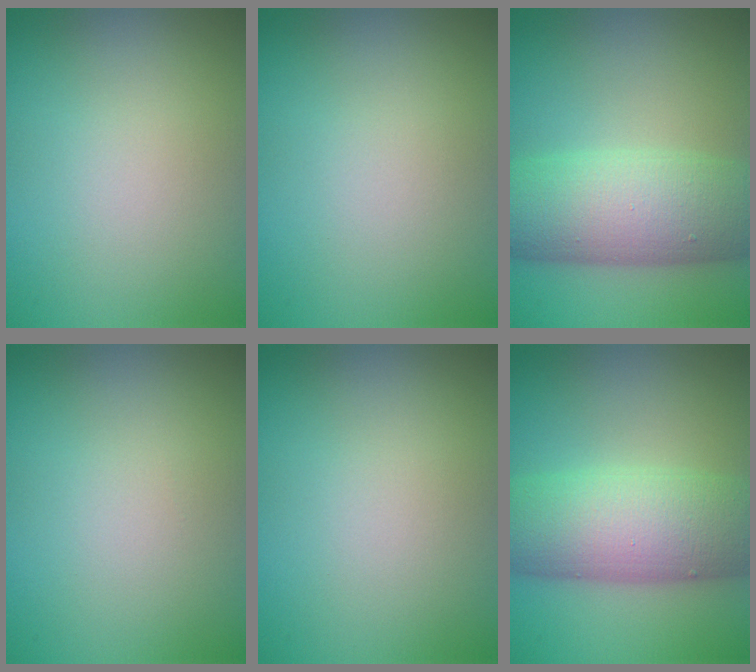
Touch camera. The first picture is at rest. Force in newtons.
{"total": 0.0}
{"total": 9.3, "press": 9.3, "slide": 0.2}
{"total": 0.0}
{"total": 0.0}
{"total": 9.2, "press": 9.2, "slide": 0.1}